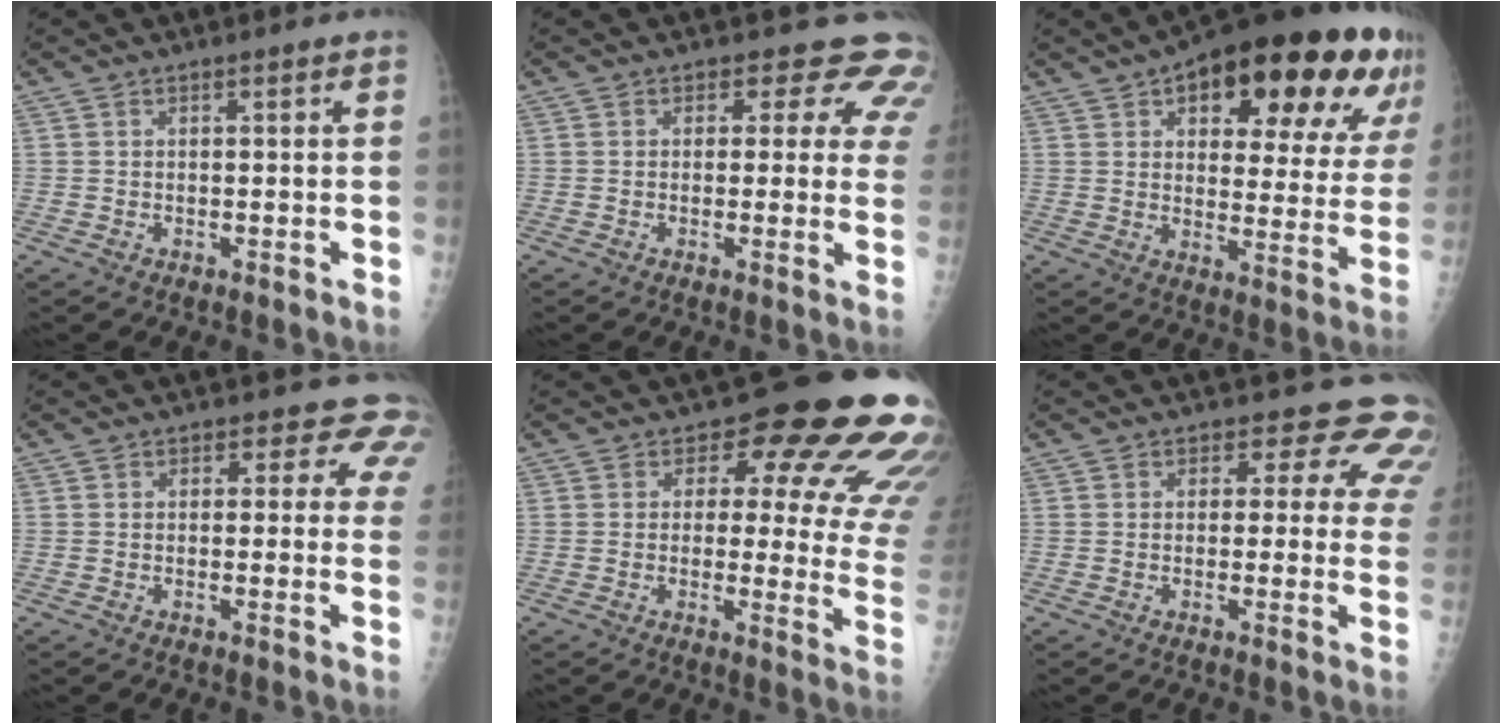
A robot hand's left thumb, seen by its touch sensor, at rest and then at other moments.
{"total": 8.7, "force": [6.7, 4.8, 2.6], "torque": [0.022, -0.025, 0.047]}
{"total": 27.3, "force": [14.6, 11.2, 20.1], "torque": [-0.236, -0.013, 0.197]}
{"total": 6.5, "force": [4.9, 3.9, 1.6], "torque": [0.026, -0.018, 0.030]}
{"total": 16.7, "force": [10.7, 7.4, 10.4], "torque": [-0.066, -0.064, 0.097]}
{"total": 10.3, "force": [8.0, 5.6, 3.1], "torque": [0.023, -0.033, 0.063]}